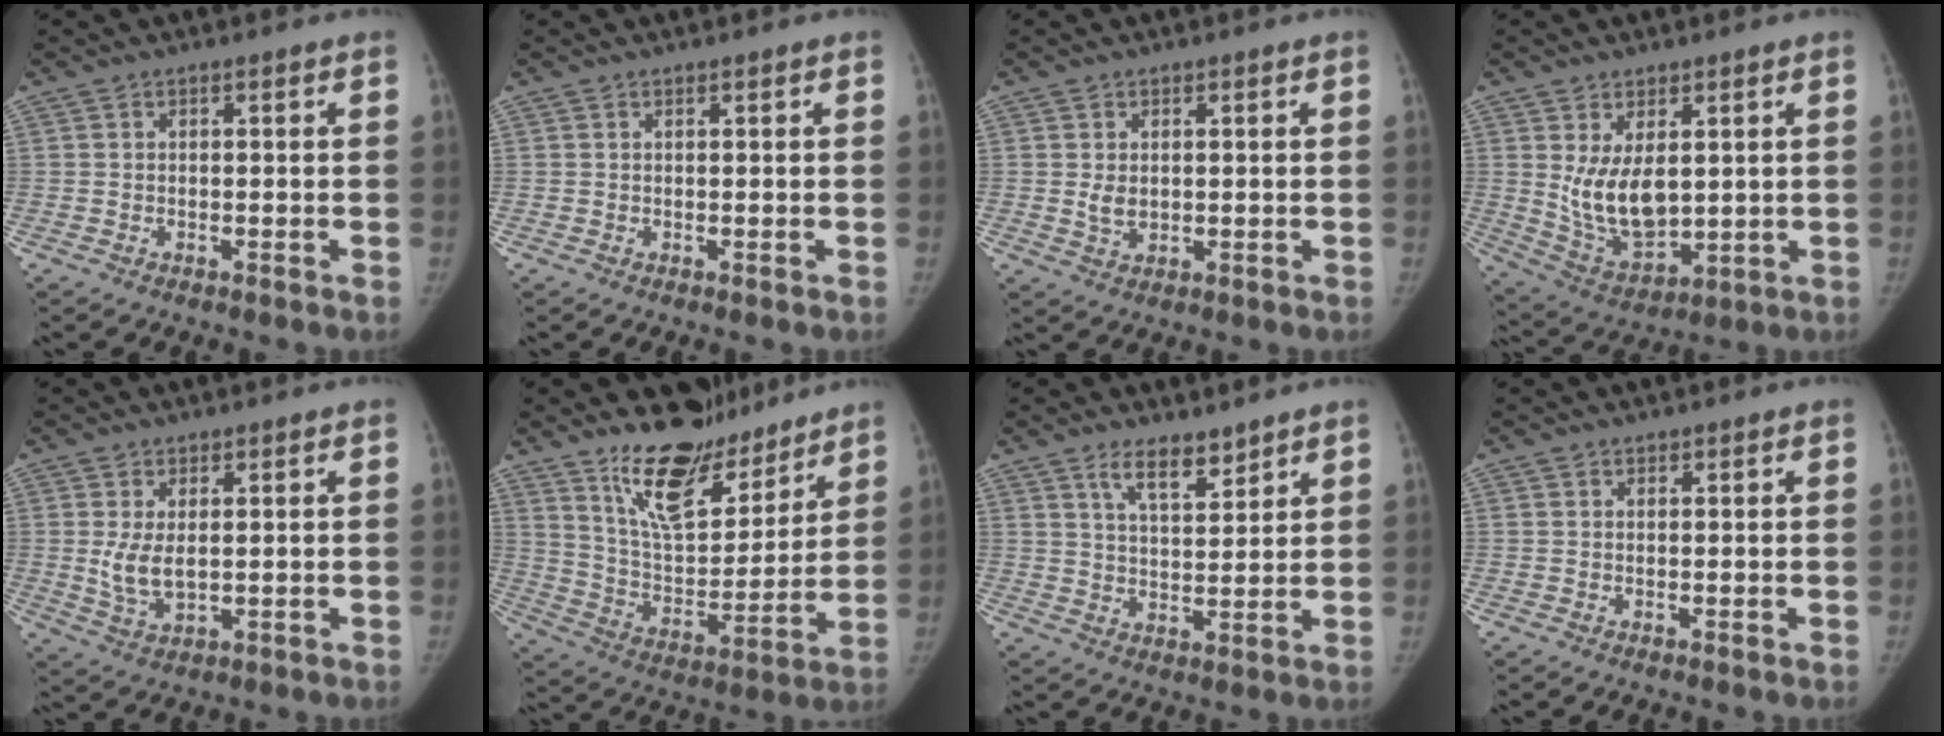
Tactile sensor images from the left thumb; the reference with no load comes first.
{"total": 0.0}
{"total": 2.8, "force": [0.4, 2.1, 1.9], "torque": [-0.025, -0.007, 0.014]}
{"total": 10.9, "force": [2.0, 6.4, 8.6], "torque": [-0.133, -0.025, 0.059]}
{"total": 5.3, "force": [0.8, 3.0, 4.4], "torque": [-0.081, -0.013, 0.025]}
{"total": 17.5, "force": [13.6, 7.2, 8.2], "torque": [-0.083, -0.098, 0.238]}
{"total": 6.5, "force": [4.9, 2.4, 3.6], "torque": [-0.040, -0.041, 0.087]}
{"total": 0.5, "force": [0.5, 0.3, 0.0], "torque": [0.001, -0.003, 0.006]}